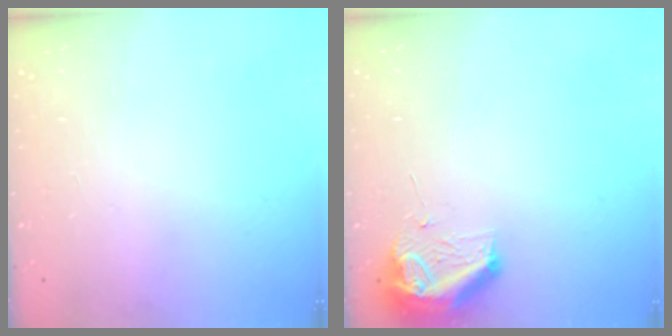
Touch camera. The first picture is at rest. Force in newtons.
{"total": 8.7, "press": 8.6, "slide": 1.0}